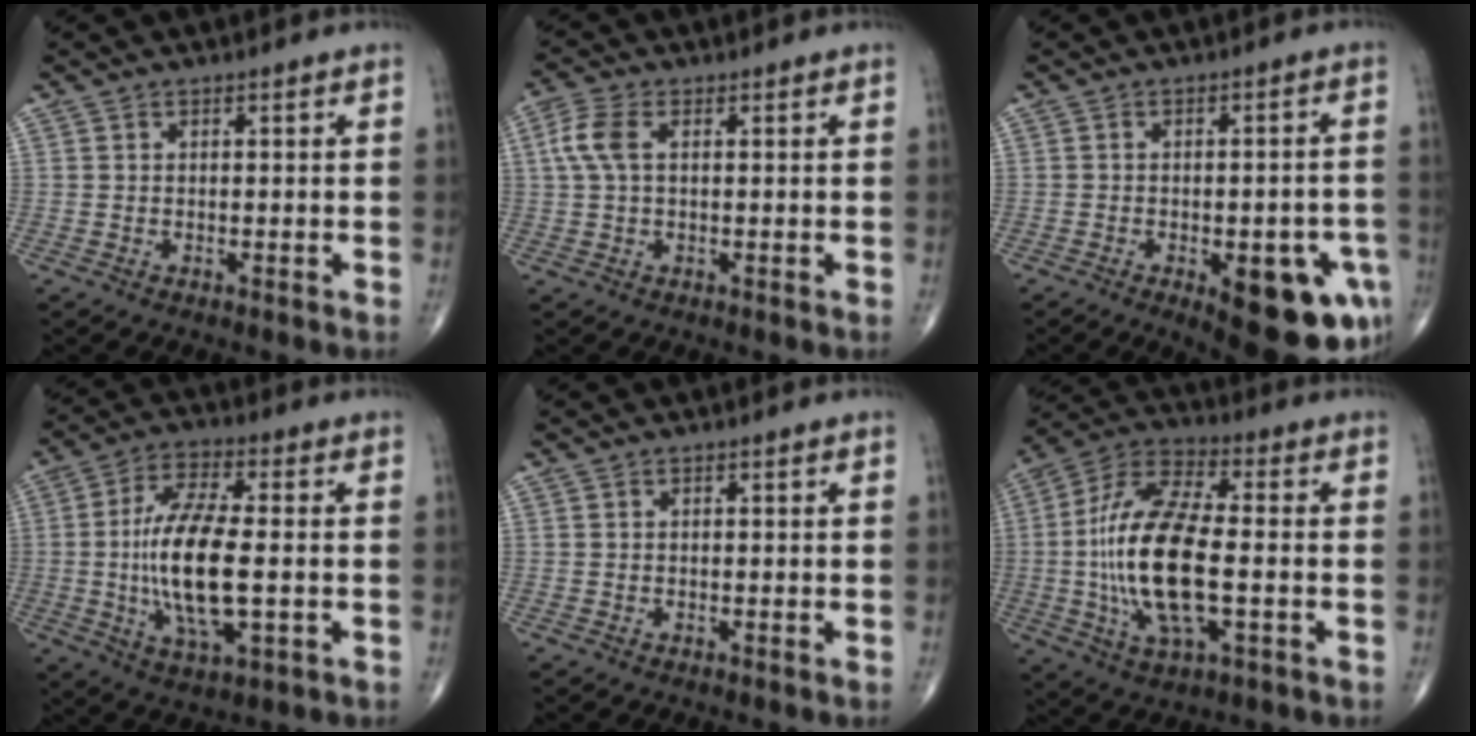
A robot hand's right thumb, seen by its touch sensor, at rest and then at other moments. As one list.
[{"total": 5.2, "force": [1.1, 2.8, 4.2], "torque": [-0.115, 0.017, 0.019]}, {"total": 15.6, "force": [-6.2, 6.2, 12.9], "torque": [-0.107, 0.018, -0.061]}, {"total": 16.0, "force": [-1.3, 5.8, 14.8], "torque": [-0.290, 0.003, -0.023]}, {"total": 0.0}, {"total": 20.1, "force": [-2.1, 8.2, 18.2], "torque": [-0.370, 0.019, -0.038]}]